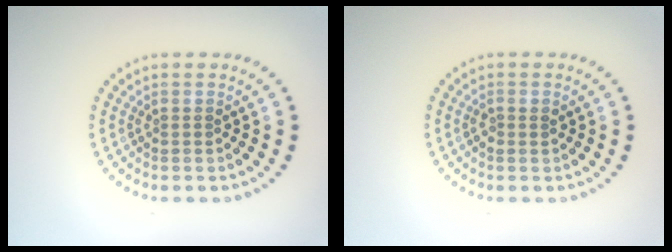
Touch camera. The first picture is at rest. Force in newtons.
{"total": 0.9, "press": 0.8, "slide": 0.2}